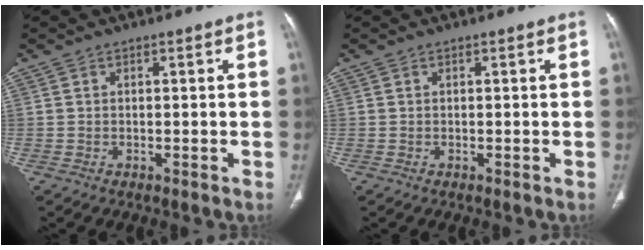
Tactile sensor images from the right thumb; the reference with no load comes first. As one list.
[{"total": 0.0}]